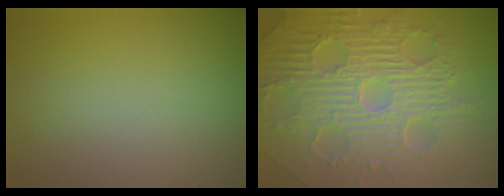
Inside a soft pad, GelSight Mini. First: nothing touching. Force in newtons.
{"total": 11.2, "press": 7.3, "slide": 8.5}